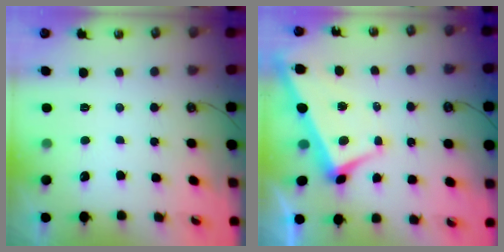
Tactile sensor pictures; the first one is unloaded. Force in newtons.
{"total": 1.7, "press": 1.4, "slide": 0.9}